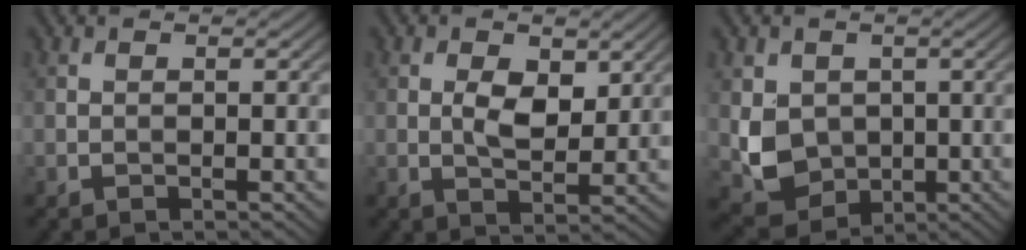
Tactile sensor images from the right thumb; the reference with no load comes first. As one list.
[{"total": 4.3, "force": [1.1, 2.2, 3.6], "torque": [-0.071, -0.006, 0.021]}, {"total": 6.3, "force": [0.2, 5.5, 3.2], "torque": [-0.082, -0.016, 0.007]}]